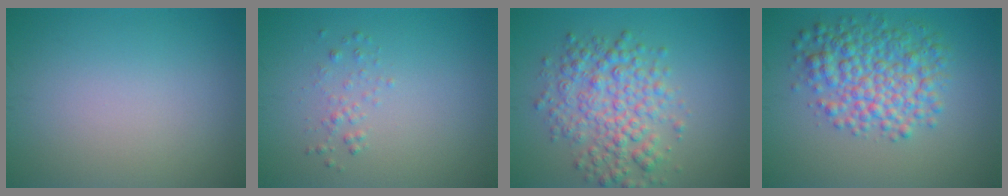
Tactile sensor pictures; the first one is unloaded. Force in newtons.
{"total": 1.0, "press": 1.0, "slide": 0.0}
{"total": 5.4, "press": 5.4, "slide": 0.0}
{"total": 6.1, "press": 6.1, "slide": 0.0}